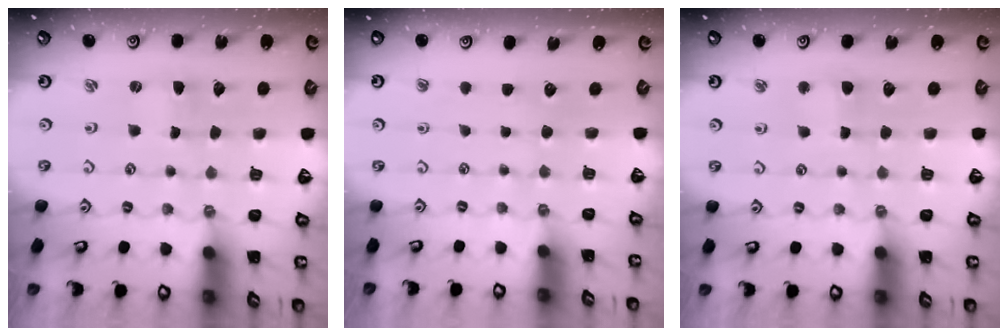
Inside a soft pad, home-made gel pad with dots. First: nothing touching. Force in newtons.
{"total": 0.0}
{"total": 3.9, "press": 3.8, "slide": 0.4}